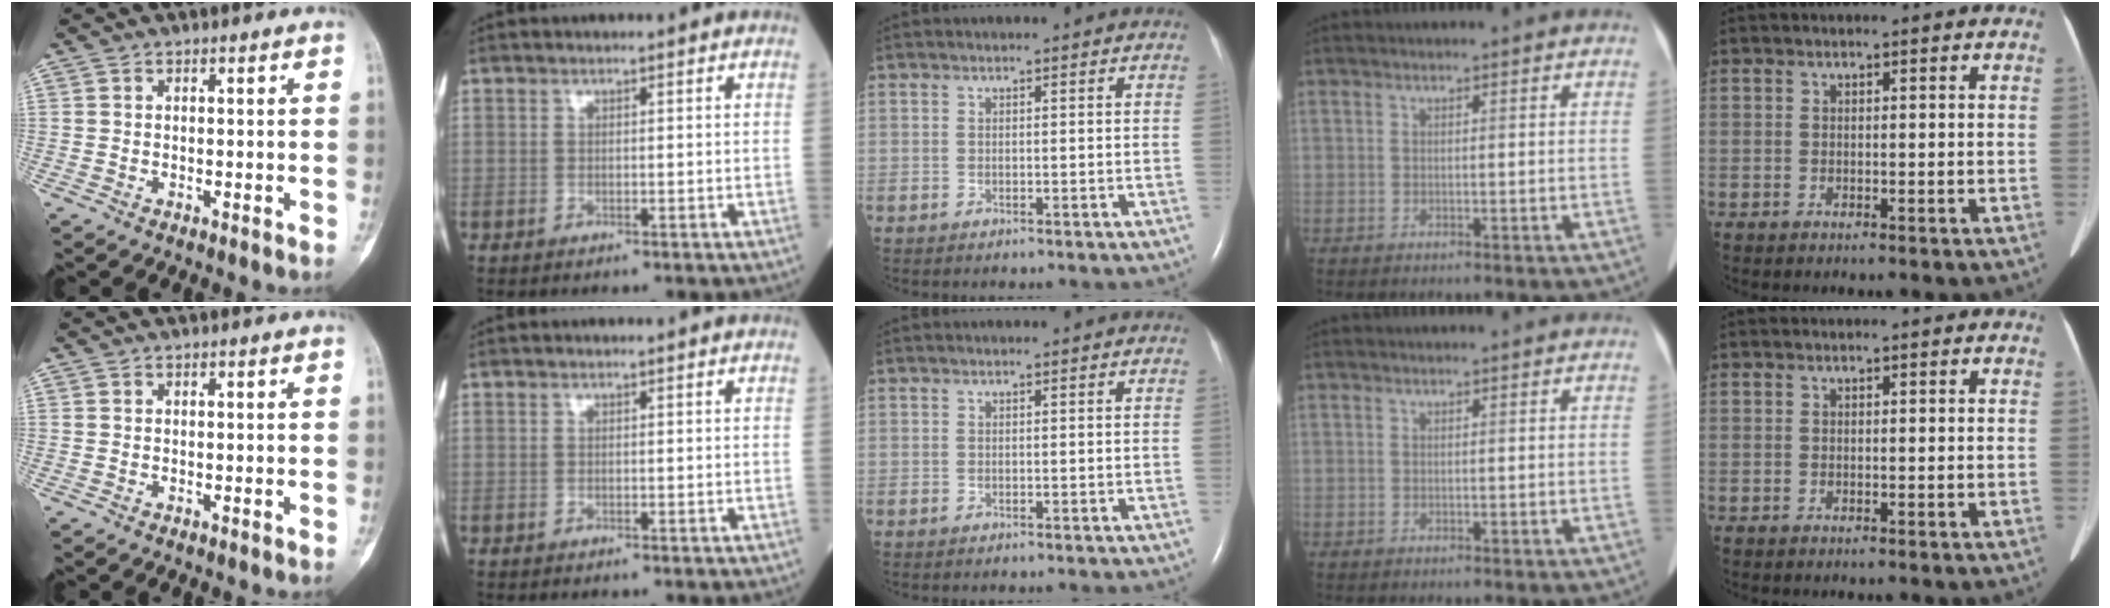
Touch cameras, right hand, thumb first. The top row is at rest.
{}